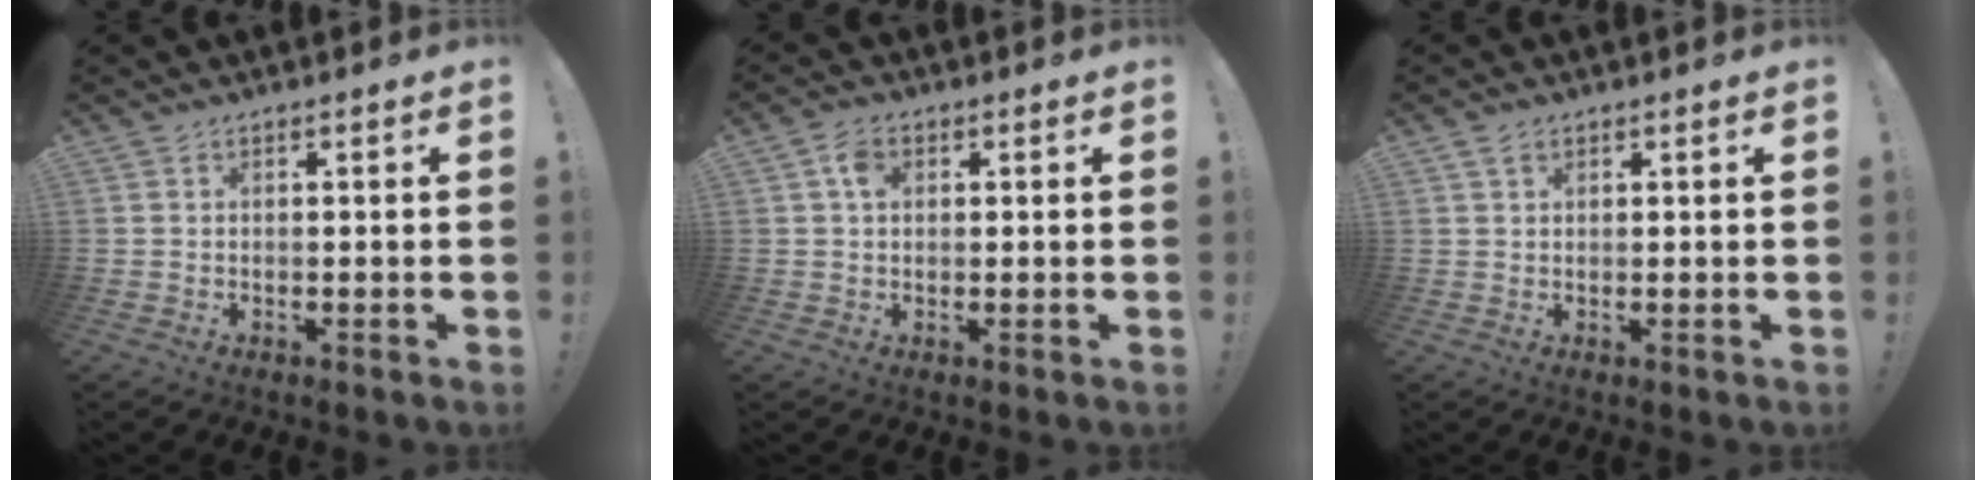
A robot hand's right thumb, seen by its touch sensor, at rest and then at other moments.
{"total": 4.0, "force": [1.0, 2.7, 2.7], "torque": [-0.043, 0.004, 0.016]}
{"total": 2.0, "force": [1.4, 1.1, 0.9], "torque": [-0.006, -0.005, 0.023]}